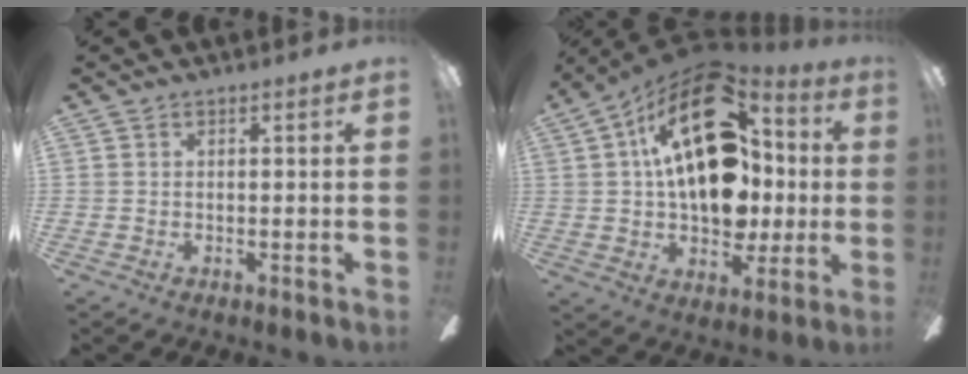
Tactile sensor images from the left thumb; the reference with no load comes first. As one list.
[{"total": 25.0, "force": [6.7, 14.8, 19.0], "torque": [-0.320, -0.024, 0.115]}]